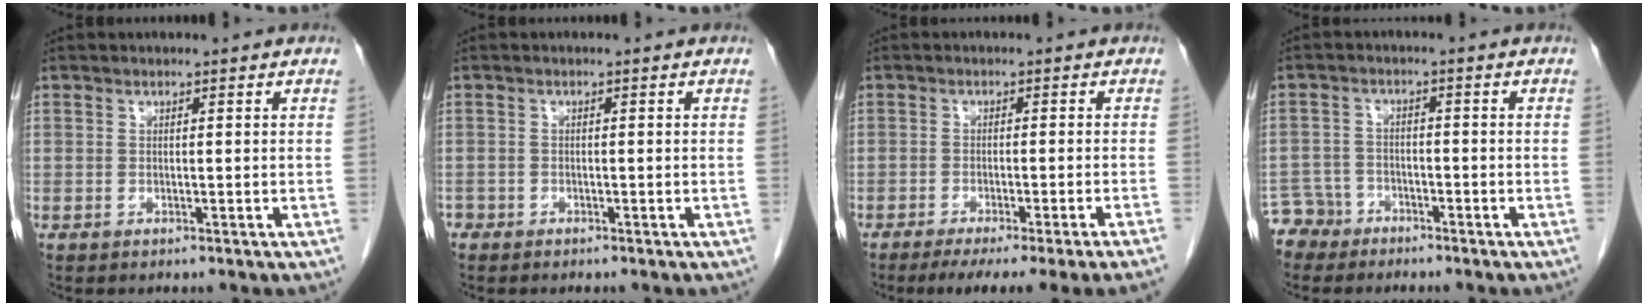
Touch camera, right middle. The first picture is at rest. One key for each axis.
{"total": 1.3, "fx": -1.0, "fy": 0.8, "fz": 0.1, "tx": -0.005, "ty": 0.001, "tz": -0.018}
{"total": 11.5, "fx": -9.2, "fy": -1.6, "fz": 6.8, "tx": -0.073, "ty": -0.028, "tz": -0.128}
{"total": 4.2, "fx": -3.4, "fy": 2.3, "fz": -0.8, "tx": 0.017, "ty": 0.003, "tz": -0.067}